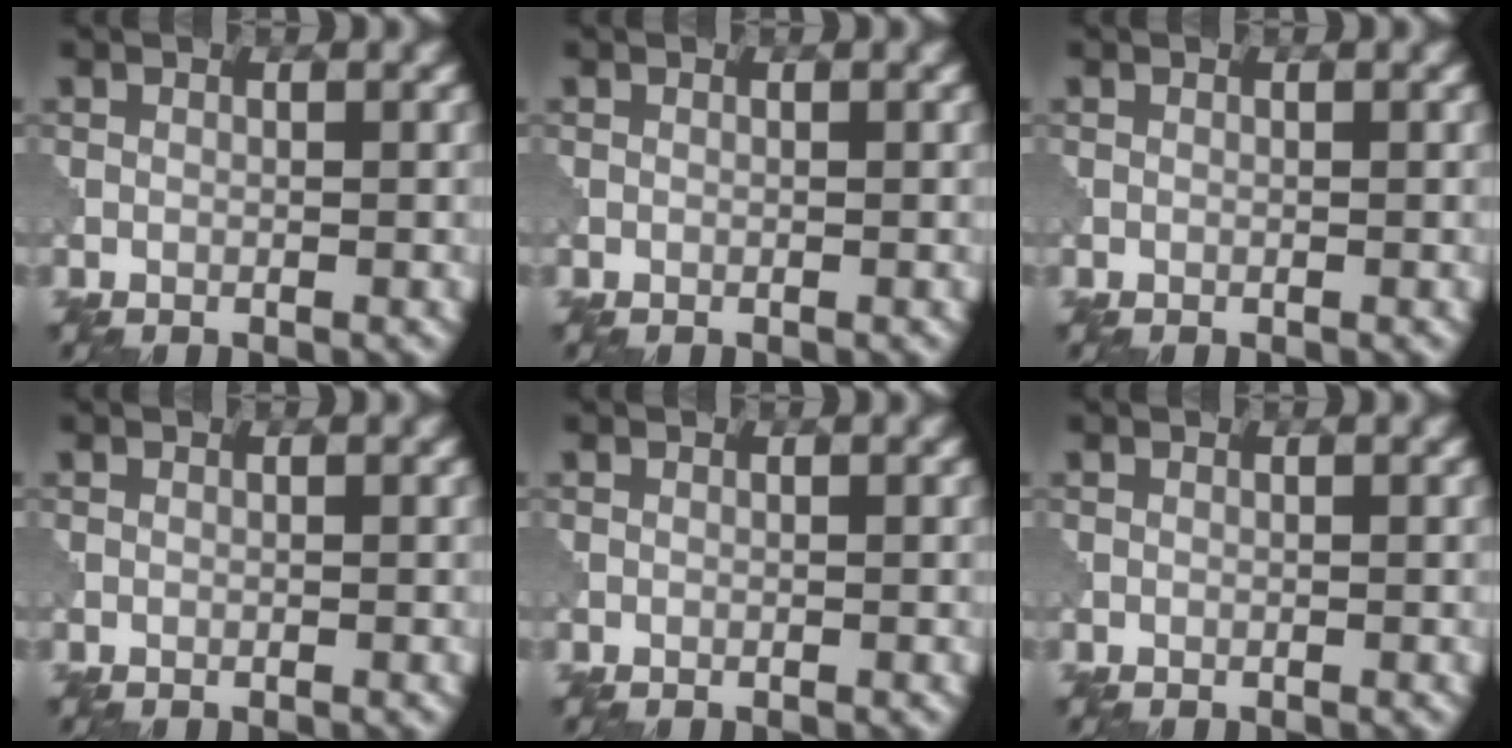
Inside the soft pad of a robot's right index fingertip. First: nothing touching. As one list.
[{"total": 0.0}, {"total": 0.0}, {"total": 0.0}, {"total": 0.0}, {"total": 0.0}]